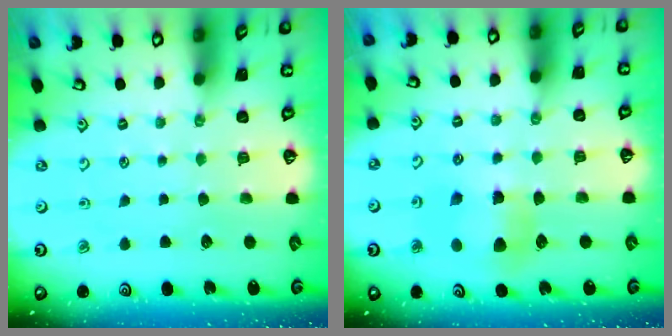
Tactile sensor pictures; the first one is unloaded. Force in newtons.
{"total": 7.1, "press": 7.1, "slide": 0.6}